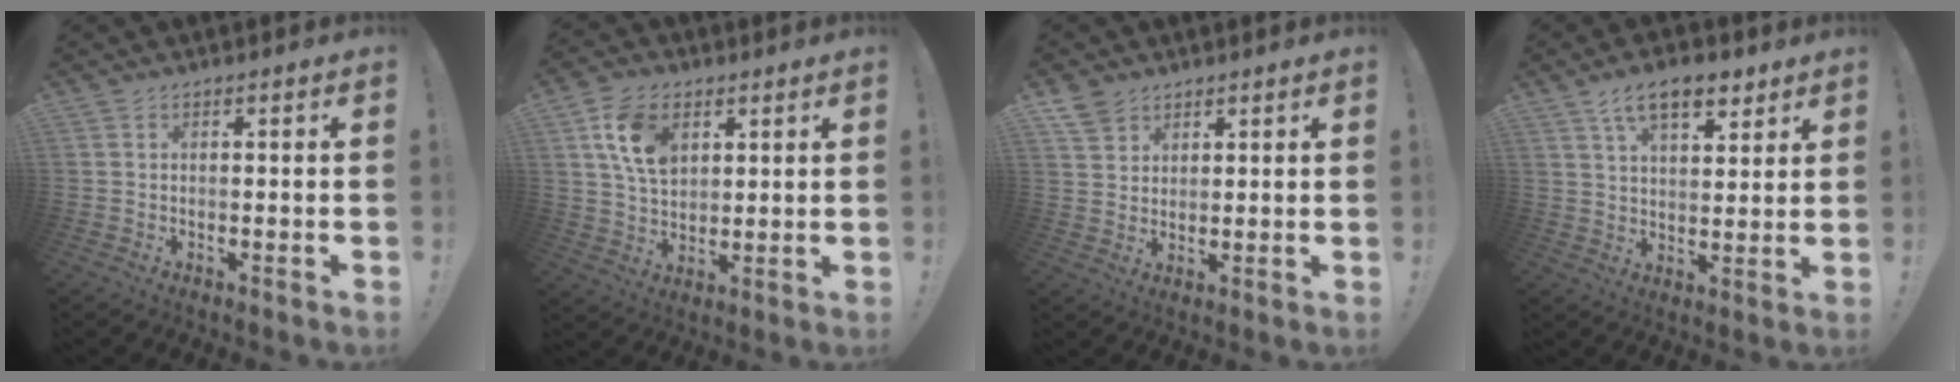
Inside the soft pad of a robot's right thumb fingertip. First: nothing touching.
{"total": 12.4, "force": [5.2, 8.3, 7.7], "torque": [-0.135, -0.006, 0.101]}
{"total": 5.3, "force": [3.9, 3.3, 1.3], "torque": [-0.018, -0.021, 0.074]}
{"total": 10.8, "force": [6.5, 5.1, 7.0], "torque": [-0.100, -0.020, 0.116]}